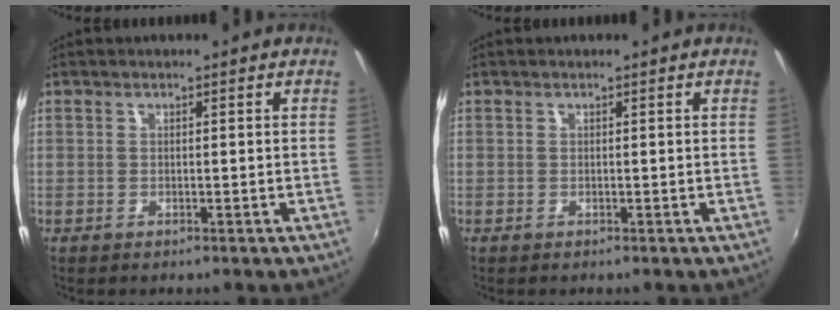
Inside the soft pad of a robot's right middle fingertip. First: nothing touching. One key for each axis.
{"total": 0.0}